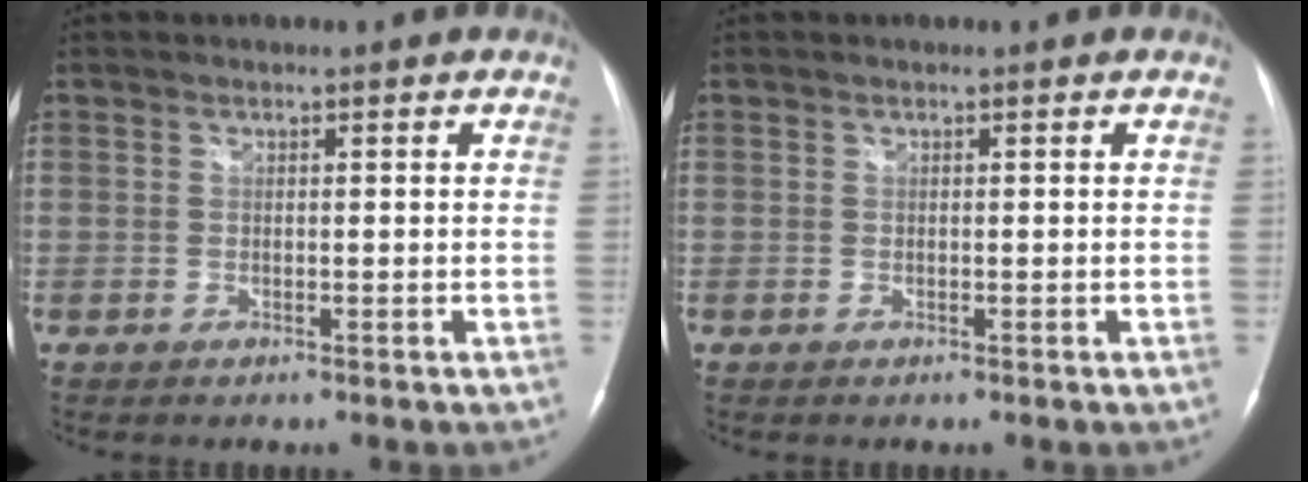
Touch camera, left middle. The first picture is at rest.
{"total": 0.0}